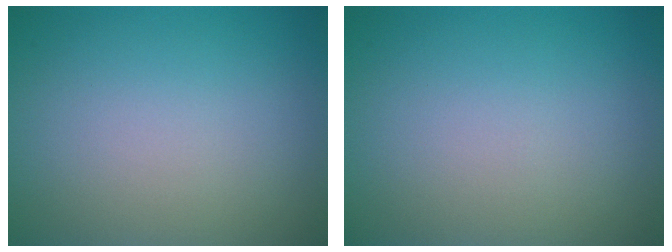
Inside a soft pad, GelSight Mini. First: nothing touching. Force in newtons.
{"total": 0.0}